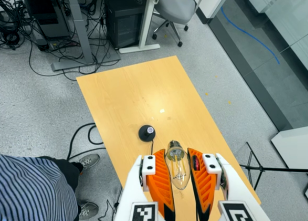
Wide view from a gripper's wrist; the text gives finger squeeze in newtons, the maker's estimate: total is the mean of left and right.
{"total": 21.9, "left": 24.9, "right": 18.9}